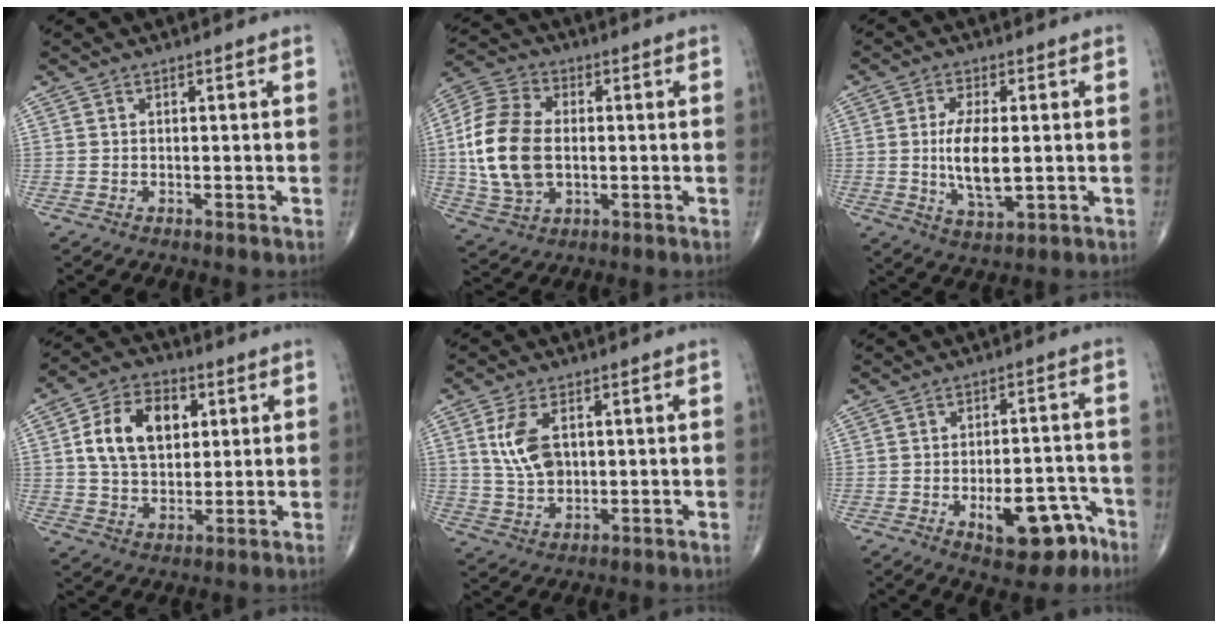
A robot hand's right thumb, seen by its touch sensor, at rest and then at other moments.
{"total": 15.9, "force": [-0.2, 10.1, 12.2], "torque": [-0.247, 0.010, -0.002]}
{"total": 9.1, "force": [-0.2, 3.7, 8.3], "torque": [-0.156, -0.015, 0.000]}
{"total": 13.2, "force": [3.3, 8.7, 9.3], "torque": [-0.138, 0.002, 0.055]}
{"total": 8.1, "force": [2.0, 4.8, 6.2], "torque": [-0.120, -0.004, 0.046]}
{"total": 11.6, "force": [-5.6, 5.5, 8.5], "torque": [-0.096, 0.042, -0.070]}